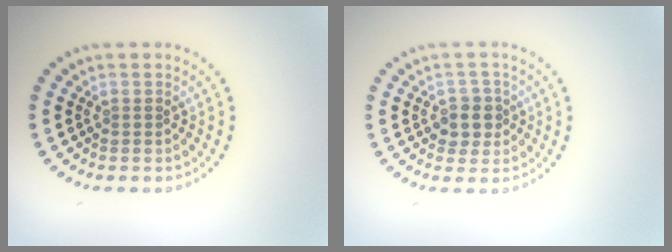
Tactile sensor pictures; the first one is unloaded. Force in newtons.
{"total": 2.4, "press": 2.2, "slide": 1.0}